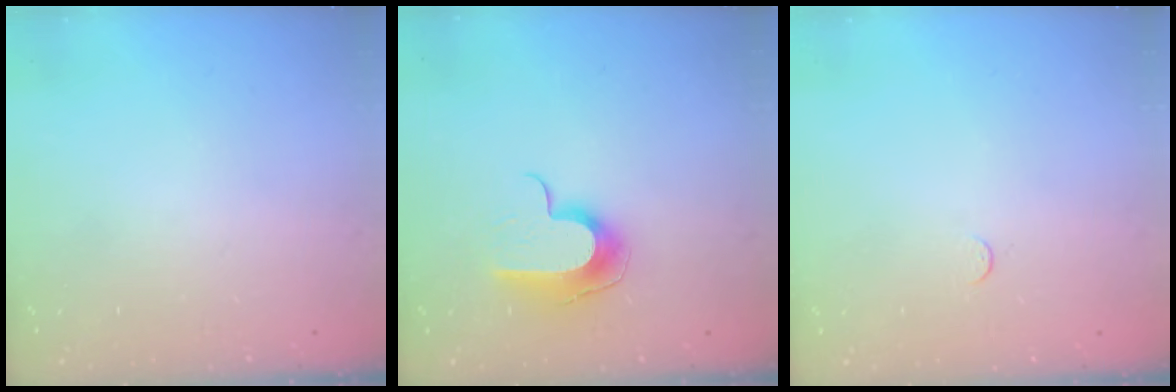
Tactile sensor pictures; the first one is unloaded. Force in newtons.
{"total": 9.8, "press": 9.8, "slide": 0.6}
{"total": 2.4, "press": 2.4, "slide": 0.3}